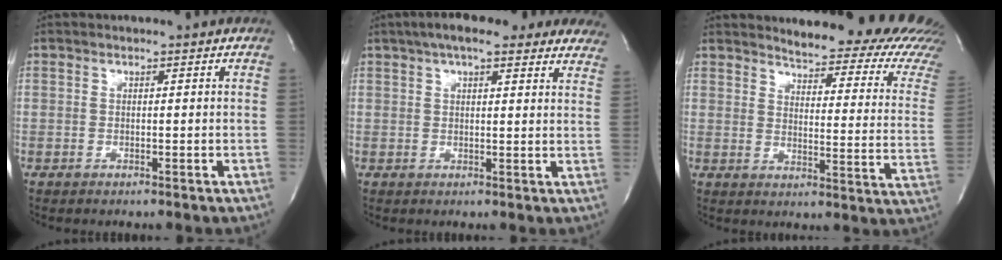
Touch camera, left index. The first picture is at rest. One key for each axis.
{"total": 16.3, "fx": 13.0, "fy": 4.4, "fz": 8.9, "tx": -0.123, "ty": 0.039, "tz": 0.158}
{"total": 19.0, "fx": 18.2, "fy": 1.4, "fz": 5.2, "tx": -0.063, "ty": -0.122, "tz": 0.191}